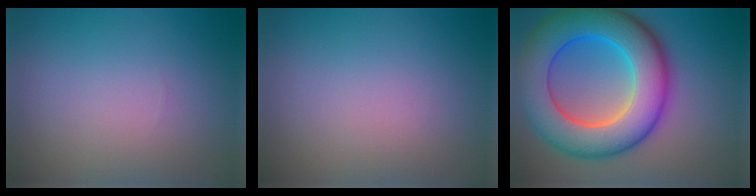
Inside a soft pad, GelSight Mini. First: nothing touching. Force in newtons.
{"total": 0.0}
{"total": 12.1, "press": 12.1, "slide": 0.3}